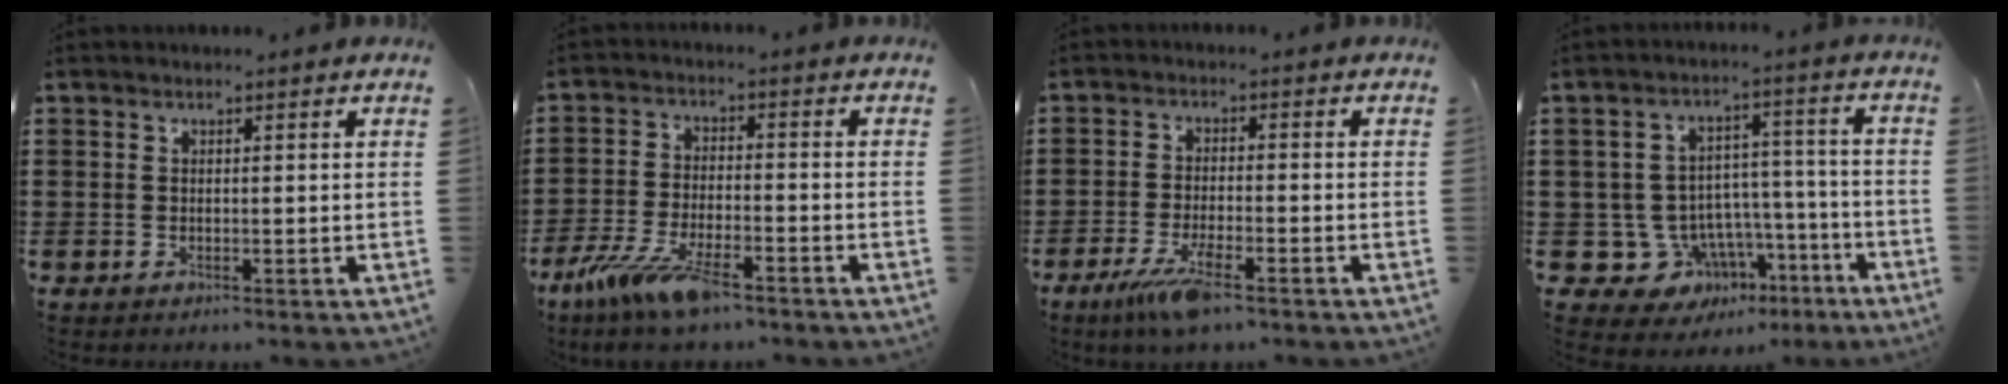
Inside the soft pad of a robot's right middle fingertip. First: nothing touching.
{"total": 9.2, "force": [-6.7, 1.5, 6.1], "torque": [-0.137, -0.010, -0.129]}
{"total": 5.9, "force": [-3.7, 0.8, 4.5], "torque": [-0.097, -0.017, -0.068]}
{"total": 7.9, "force": [-4.0, 6.7, 1.2], "torque": [-0.045, 0.020, -0.063]}